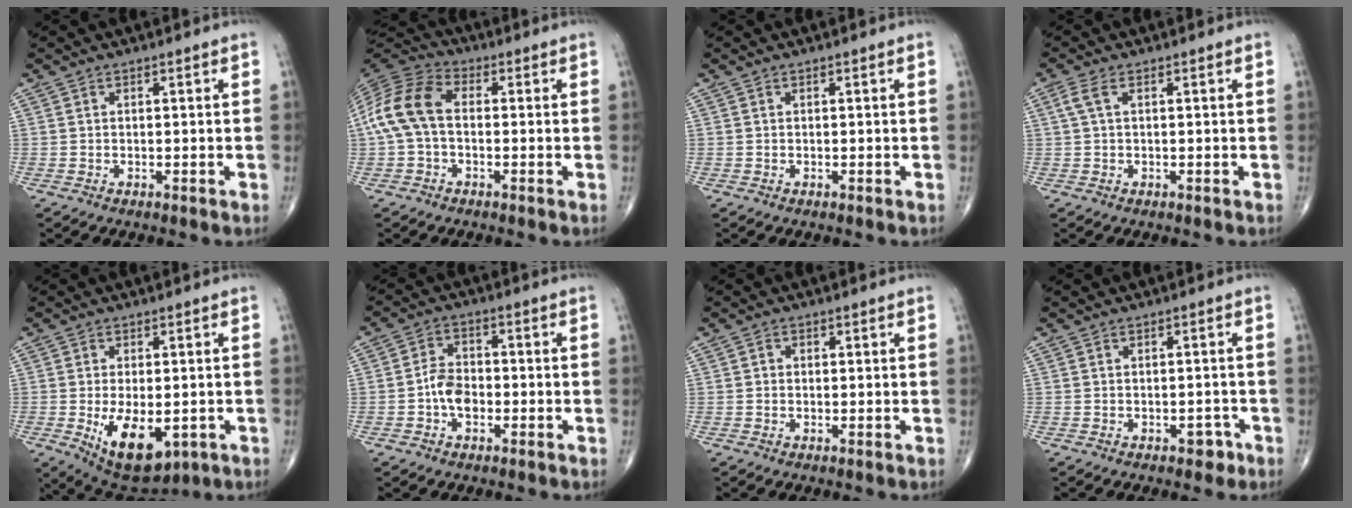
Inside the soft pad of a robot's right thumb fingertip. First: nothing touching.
{"total": 11.2, "force": [-0.2, 7.1, 8.6], "torque": [-0.180, 0.031, -0.016]}
{"total": 0.0}
{"total": 2.5, "force": [0.7, 1.0, 2.1], "torque": [-0.062, 0.013, 0.017]}
{"total": 11.7, "force": [-3.1, 6.2, 9.5], "torque": [-0.139, -0.011, -0.031]}
{"total": 5.4, "force": [-1.6, 3.7, 3.6], "torque": [-0.051, 0.018, -0.037]}
{"total": 0.9, "force": [0.1, 0.8, 0.3], "torque": [0.001, 0.002, -0.002]}
{"total": 2.3, "force": [-1.4, 1.3, 1.3], "torque": [-0.006, 0.009, -0.016]}